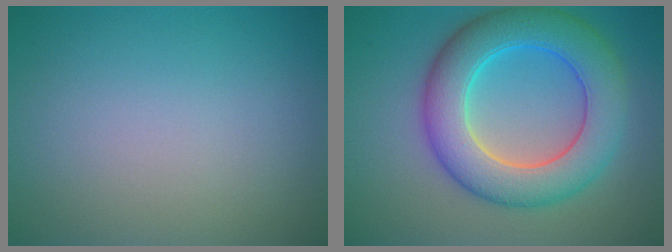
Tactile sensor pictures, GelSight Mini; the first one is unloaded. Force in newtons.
{"total": 8.7, "press": 8.7, "slide": 0.2}